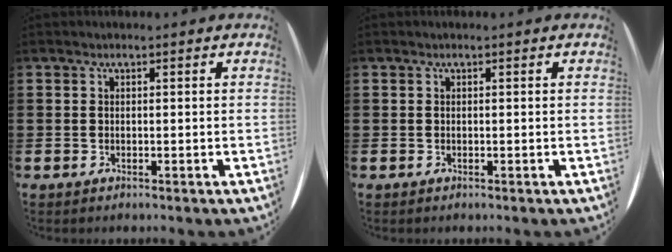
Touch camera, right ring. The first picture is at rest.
{"total": 0.0}